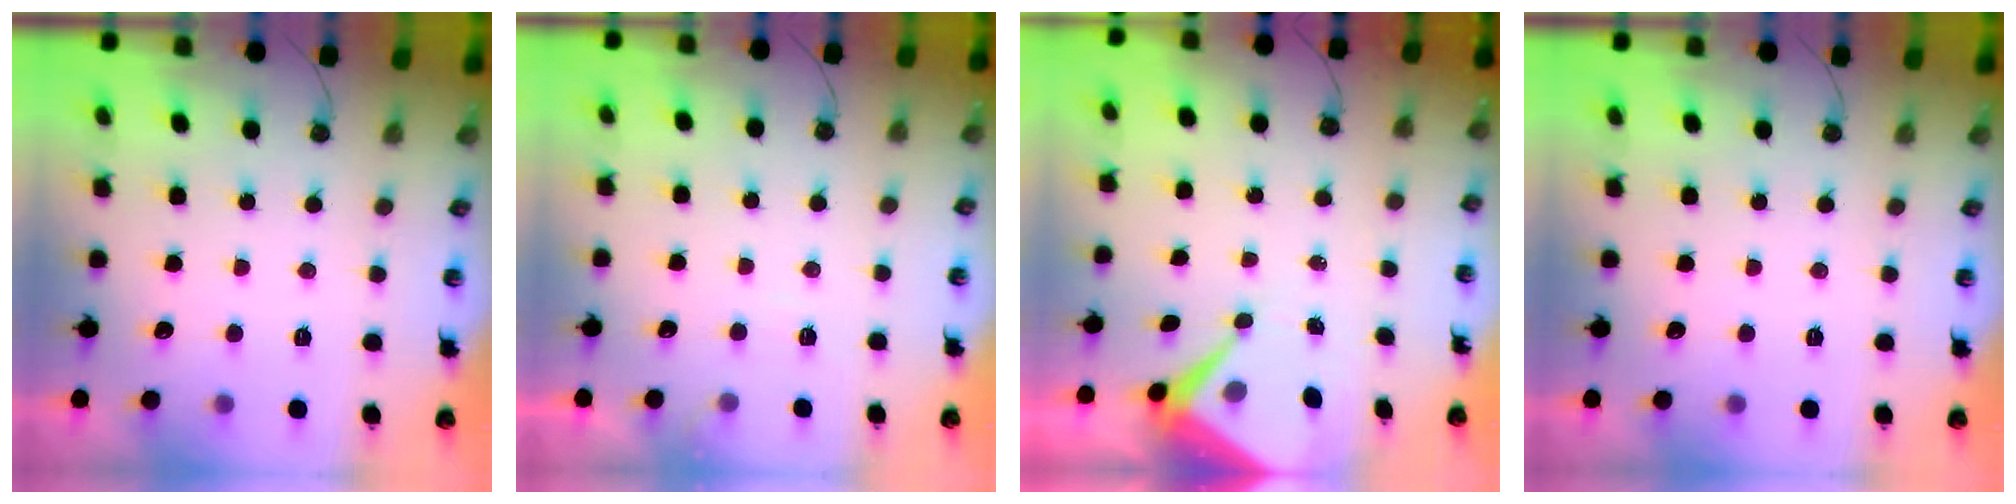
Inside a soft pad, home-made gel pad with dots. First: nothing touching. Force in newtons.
{"total": 3.4, "press": 3.3, "slide": 0.6}
{"total": 6.9, "press": 6.9, "slide": 0.7}
{"total": 0.0}